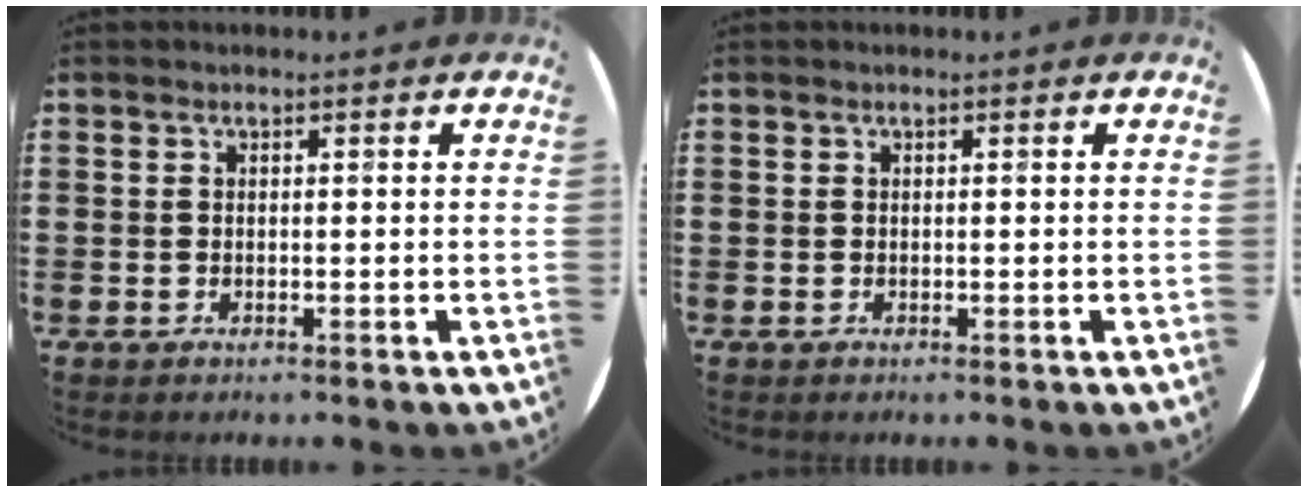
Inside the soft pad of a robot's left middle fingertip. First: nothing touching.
{"total": 0.0}